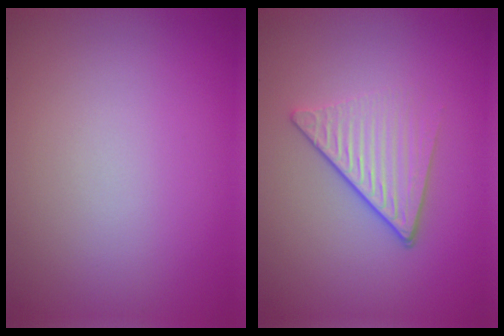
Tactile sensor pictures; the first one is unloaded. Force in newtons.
{"total": 4.1, "press": 2.8, "slide": 3.1}